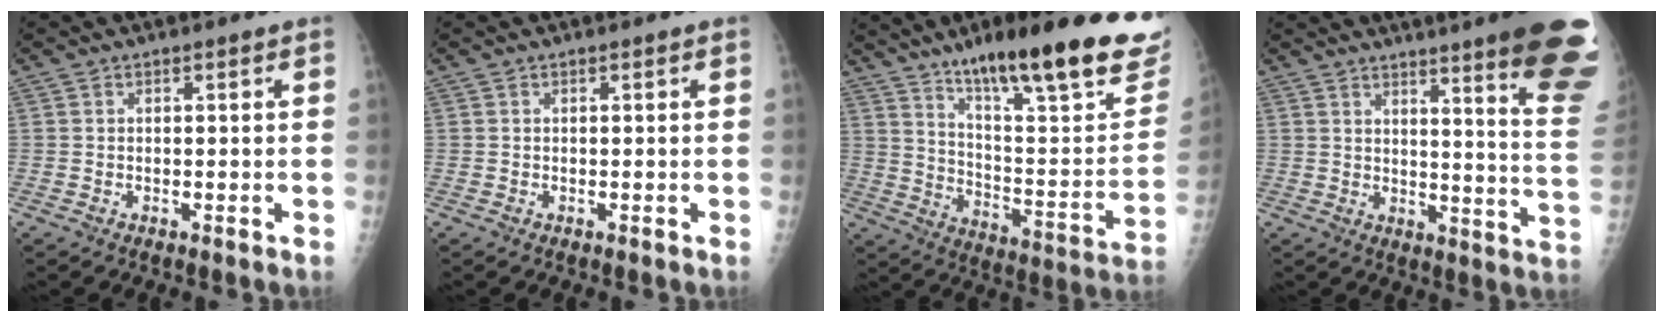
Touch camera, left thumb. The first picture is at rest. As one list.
[{"total": 0.0}, {"total": 30.4, "force": [19.5, 6.4, 22.4], "torque": [-0.289, -0.064, 0.297]}, {"total": 21.6, "force": [14.9, 1.5, 15.6], "torque": [-0.169, -0.098, 0.180]}]